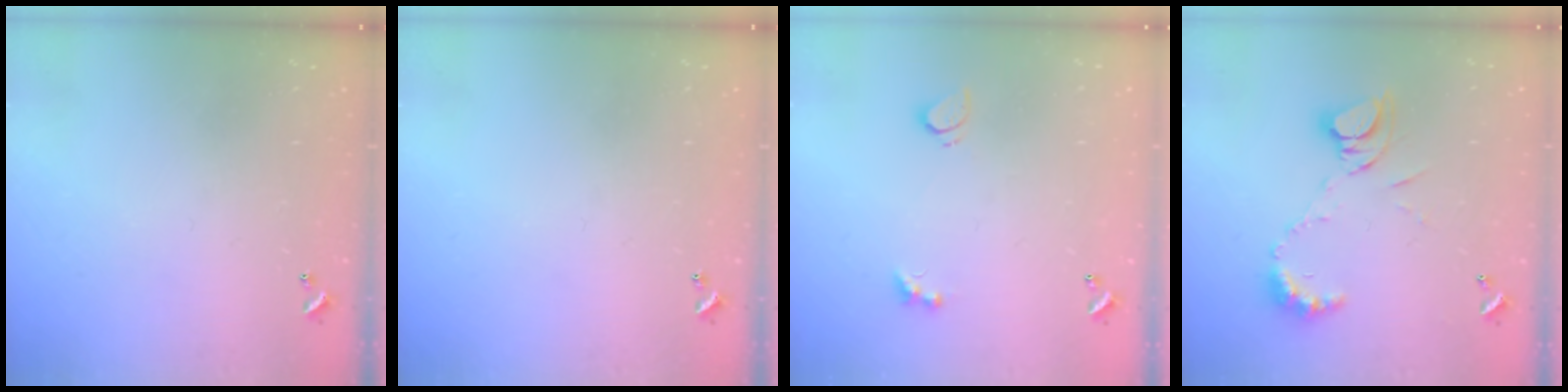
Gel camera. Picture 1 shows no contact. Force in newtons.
{"total": 0.0}
{"total": 3.0, "press": 2.7, "slide": 1.1}
{"total": 10.0, "press": 10.0, "slide": 0.9}